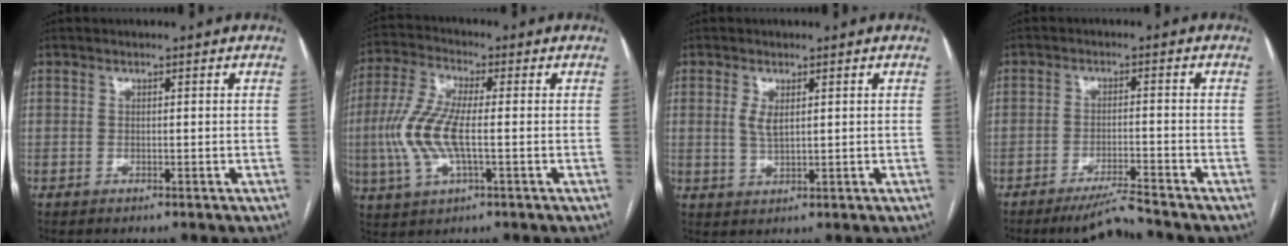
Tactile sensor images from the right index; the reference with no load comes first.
{"total": 10.2, "force": [-1.1, 2.8, 9.7], "torque": [-0.228, 0.003, -0.023]}
{"total": 2.7, "force": [0.9, 1.0, 2.4], "torque": [-0.049, -0.004, 0.021]}
{"total": 4.9, "force": [-4.4, -0.5, 2.0], "torque": [-0.034, -0.016, -0.079]}